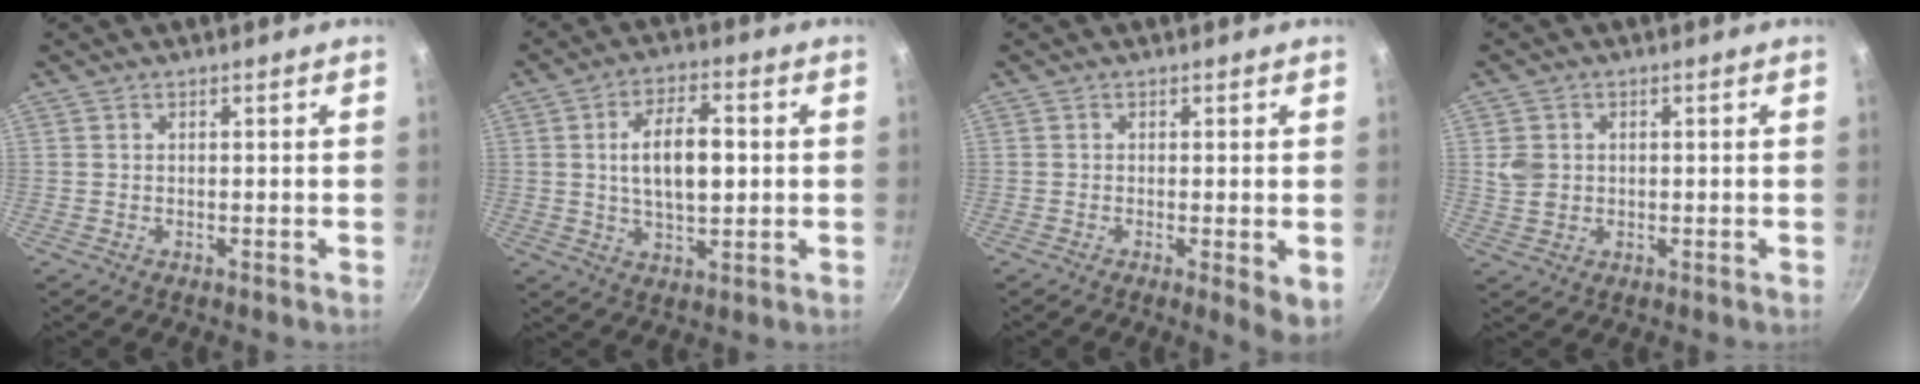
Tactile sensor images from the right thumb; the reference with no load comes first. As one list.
[{"total": 10.6, "force": [1.1, 5.2, 9.2], "torque": [-0.144, 0.005, 0.019]}, {"total": 4.2, "force": [-0.9, 0.8, 4.0], "torque": [-0.064, -0.015, -0.016]}, {"total": 4.0, "force": [0.4, 3.4, 2.1], "torque": [-0.029, 0.001, 0.013]}]